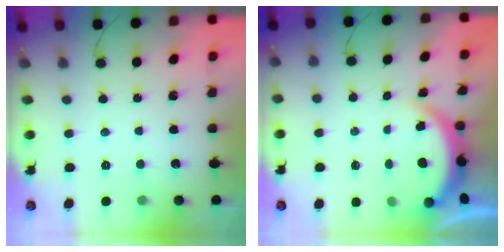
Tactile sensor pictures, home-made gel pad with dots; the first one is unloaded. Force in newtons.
{"total": 3.8, "press": 3.7, "slide": 0.7}